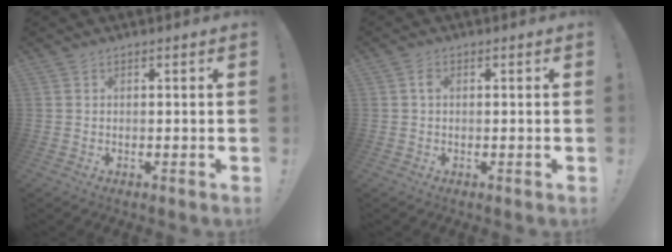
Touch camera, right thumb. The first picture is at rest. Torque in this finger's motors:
{"motor_torque": [0.00, 0.08, 0.25, -0.04, 0.00]}